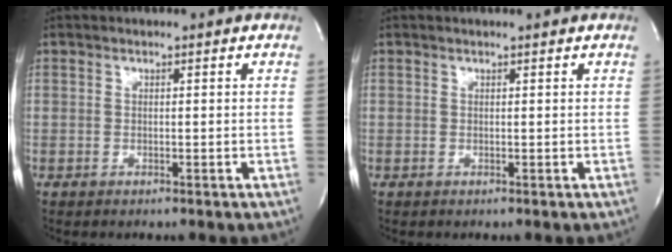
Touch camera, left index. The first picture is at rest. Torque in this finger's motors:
{"motor_torque": [0.18, -0.11, 0.04, 0.02]}